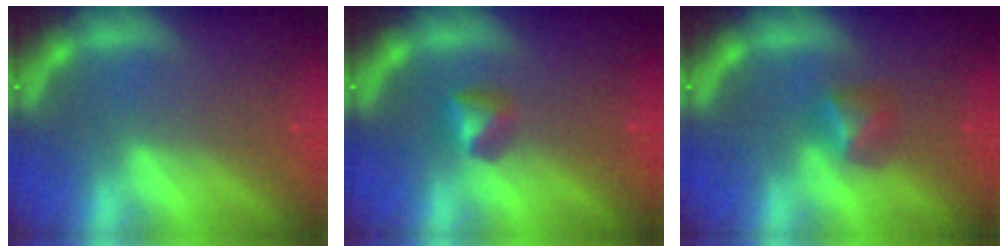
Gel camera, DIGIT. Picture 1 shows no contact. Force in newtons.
{"total": 1.9}
{"total": 2.4}